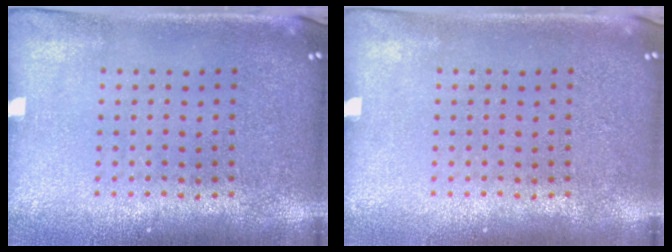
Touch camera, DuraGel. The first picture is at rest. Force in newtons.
{"total": 0.0}